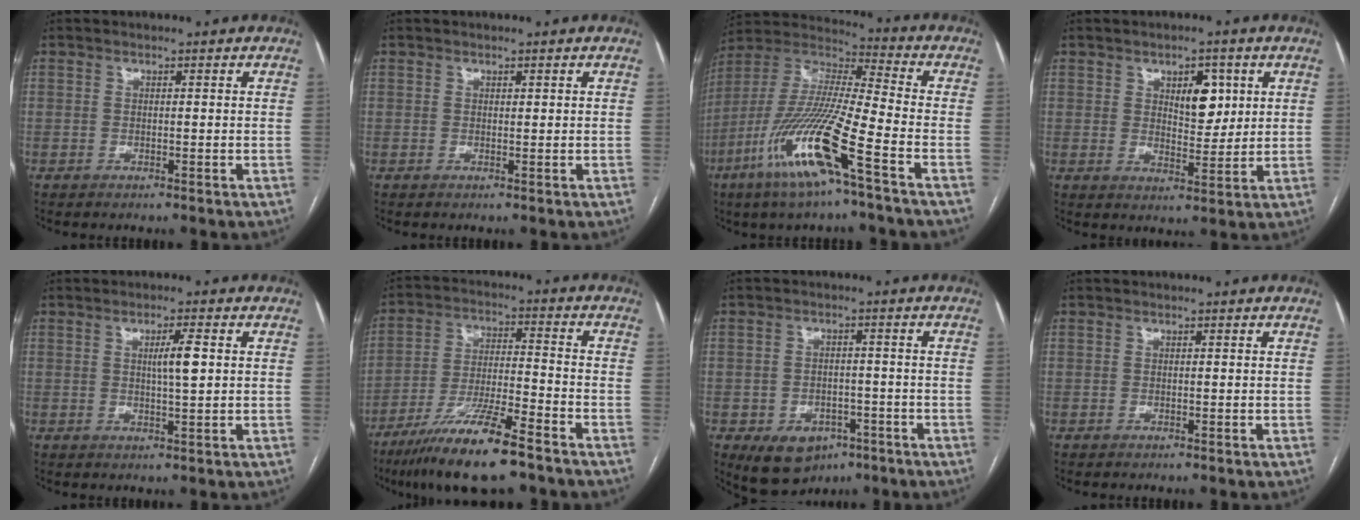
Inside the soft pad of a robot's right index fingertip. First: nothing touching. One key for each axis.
{"total": 0.0}
{"total": 17.6, "fx": -8.4, "fy": 0.5, "fz": 15.5, "tx": -0.330, "ty": -0.029, "tz": -0.167}
{"total": 5.9, "fx": 2.3, "fy": 2.8, "fz": 4.6, "tx": -0.067, "ty": 0.001, "tz": 0.040}
{"total": 3.6, "fx": 0.7, "fy": 0.0, "fz": 3.6, "tx": -0.060, "ty": -0.001, "tz": 0.011}
{"total": 14.0, "fx": -9.8, "fy": 1.2, "fz": 10.0, "tx": -0.192, "ty": -0.031, "tz": -0.175}
{"total": 7.9, "fx": -4.2, "fy": 5.6, "fz": 3.6, "tx": -0.055, "ty": 0.008, "tz": -0.048}
{"total": 0.0}